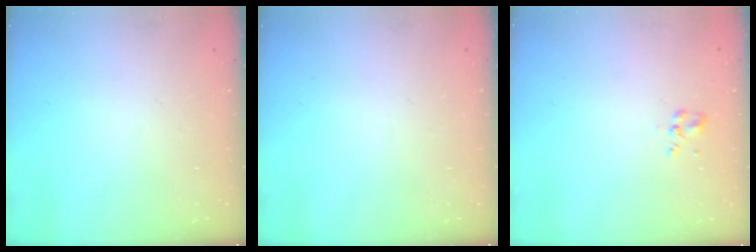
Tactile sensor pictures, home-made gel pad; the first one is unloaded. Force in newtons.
{"total": 0.0}
{"total": 2.0, "press": 1.8, "slide": 0.9}